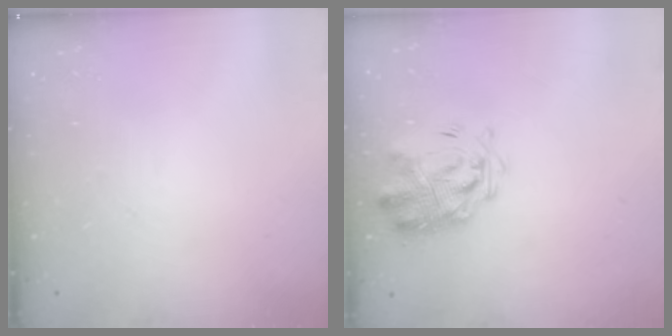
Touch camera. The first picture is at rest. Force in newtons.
{"total": 3.8, "press": 3.3, "slide": 1.7}